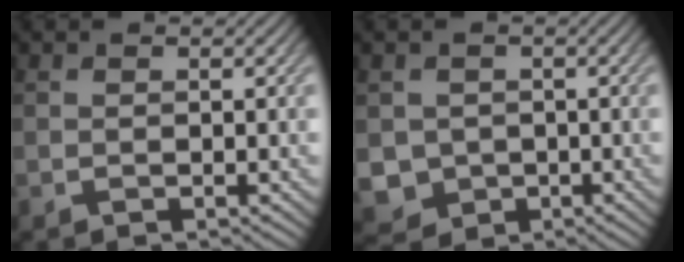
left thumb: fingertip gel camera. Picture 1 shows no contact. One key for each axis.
{"total": 3.7, "fx": -0.3, "fy": 3.5, "fz": 1.0, "tx": -0.038, "ty": -0.016, "tz": -0.012}